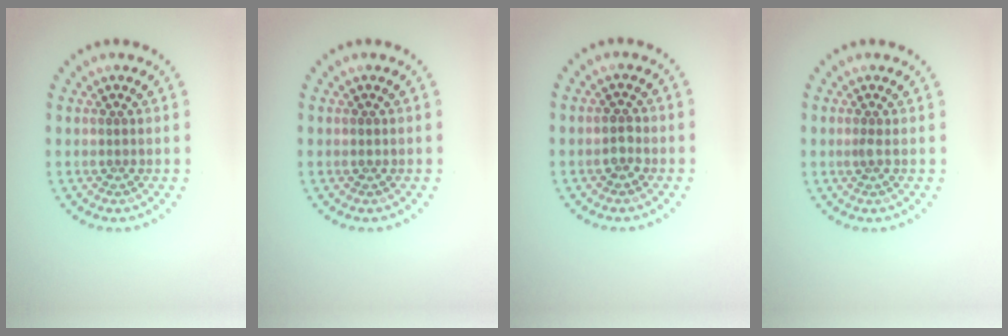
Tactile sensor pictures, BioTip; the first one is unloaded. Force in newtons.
{"total": 0.8, "press": 0.7, "slide": 0.2}
{"total": 1.6, "press": 1.6, "slide": 0.1}
{"total": 0.8, "press": 0.6, "slide": 0.5}